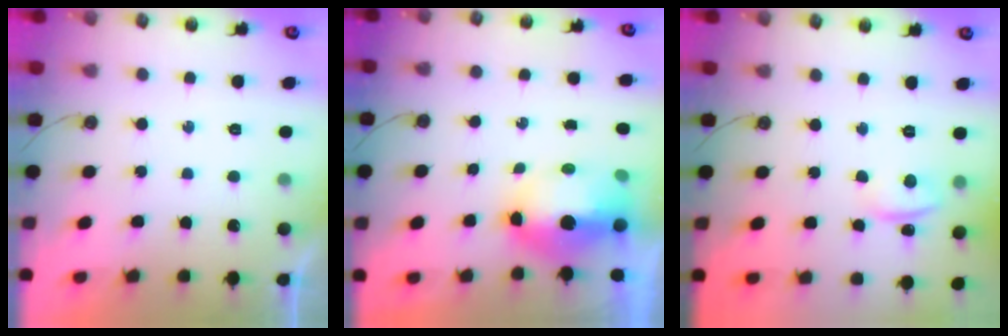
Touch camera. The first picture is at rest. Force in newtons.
{"total": 13.2, "press": 10.2, "slide": 8.4}
{"total": 1.5, "press": 1.3, "slide": 0.7}